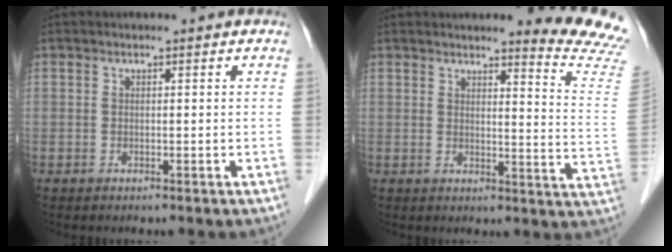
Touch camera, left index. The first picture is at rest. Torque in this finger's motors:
{"motor_torque": [0.63, -1.15, 0.41, 0.07]}